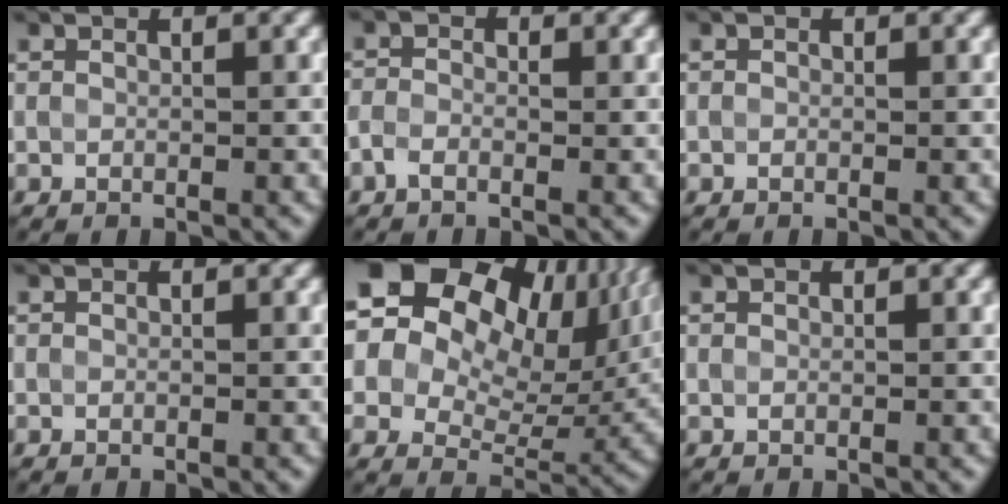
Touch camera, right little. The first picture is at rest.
{"total": 1.6, "force": [-0.9, 0.8, 1.0], "torque": [-0.023, 0.004, -0.023]}
{"total": 0.0}
{"total": 0.0}
{"total": 23.3, "force": [10.4, 16.6, 12.6], "torque": [-0.260, 0.062, 0.150]}
{"total": 0.0}